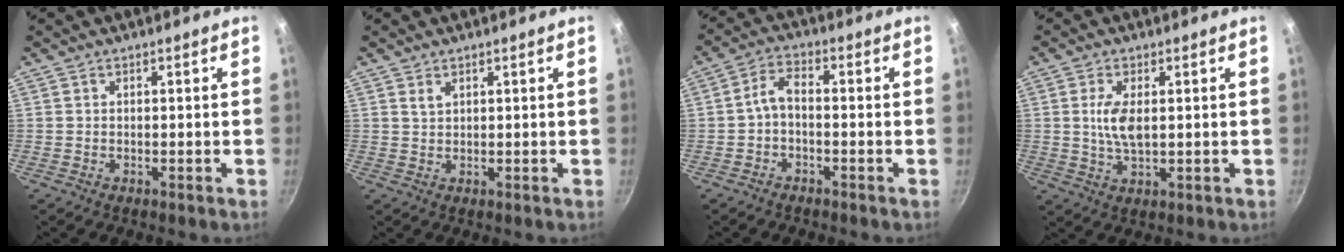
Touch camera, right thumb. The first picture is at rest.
{"total": 1.6, "force": [1.0, 0.9, 0.9], "torque": [-0.016, -0.004, 0.022]}
{"total": 4.1, "force": [-1.4, 2.1, 3.2], "torque": [-0.065, 0.028, -0.031]}
{"total": 5.8, "force": [0.8, 2.6, 5.1], "torque": [-0.105, -0.003, 0.018]}